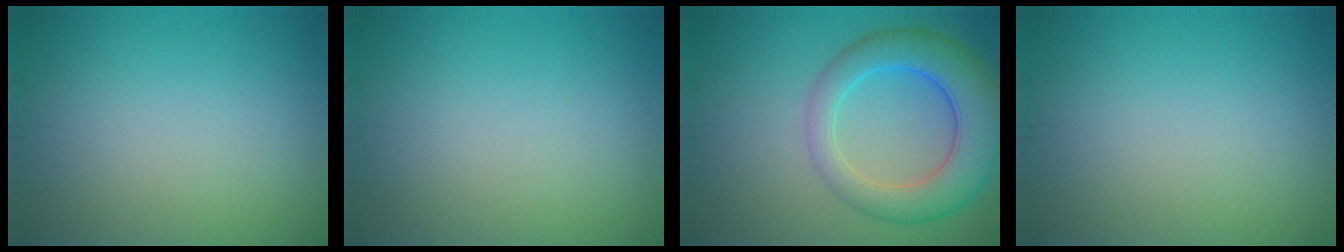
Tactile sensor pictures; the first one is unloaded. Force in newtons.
{"total": 0.0}
{"total": 7.6, "press": 7.6, "slide": 0.3}
{"total": 0.0}